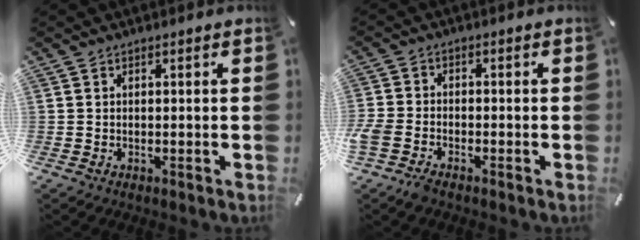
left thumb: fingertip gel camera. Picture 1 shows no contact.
{"total": 4.2, "force": [-3.0, 2.3, 1.9], "torque": [-0.057, 0.010, -0.063]}